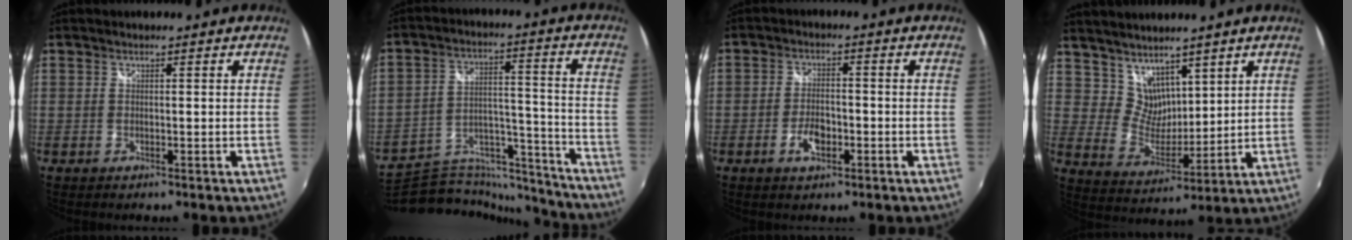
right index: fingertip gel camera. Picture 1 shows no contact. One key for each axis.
{"total": 19.8, "fx": -17.8, "fy": 7.0, "fz": 5.2, "tx": -0.098, "ty": 0.049, "tz": -0.259}
{"total": 4.8, "fx": -2.1, "fy": 2.6, "fz": 3.4, "tx": -0.072, "ty": 0.001, "tz": -0.036}
{"total": 8.1, "fx": 6.2, "fy": 4.5, "fz": 2.5, "tx": -0.039, "ty": 0.002, "tz": 0.127}